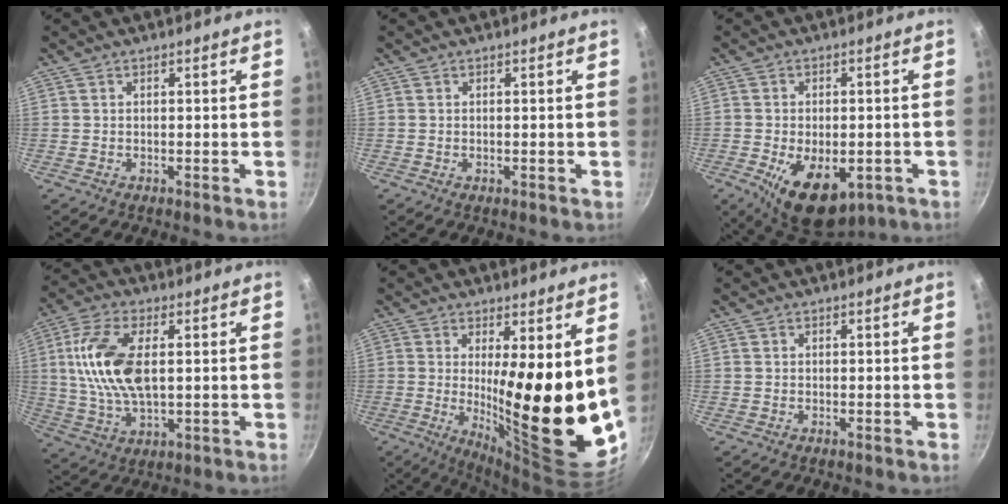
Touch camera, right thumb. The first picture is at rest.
{"total": 0.0}
{"total": 13.0, "force": [-4.6, 7.3, 9.8], "torque": [-0.130, -0.002, -0.054]}
{"total": 13.9, "force": [2.1, 6.9, 11.9], "torque": [-0.238, 0.002, 0.038]}
{"total": 19.0, "force": [2.4, 4.6, 18.3], "torque": [-0.245, -0.056, 0.044]}
{"total": 0.0}